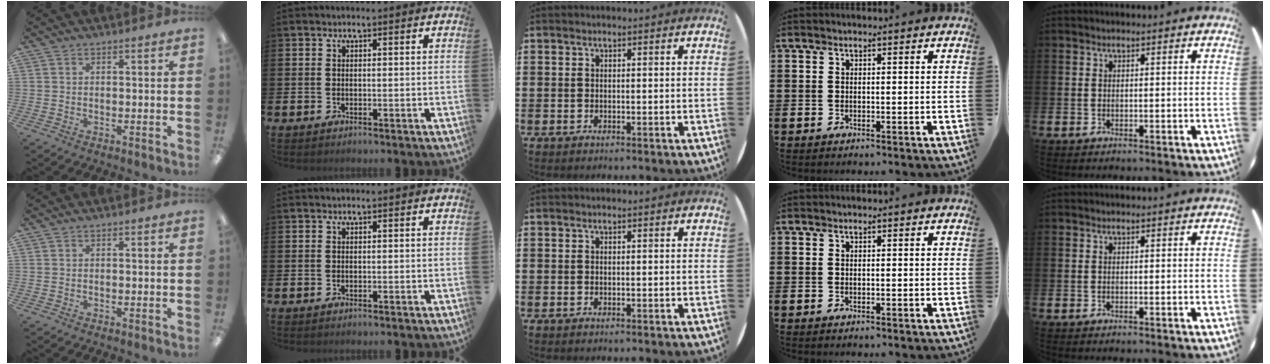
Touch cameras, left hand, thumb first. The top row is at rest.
{}